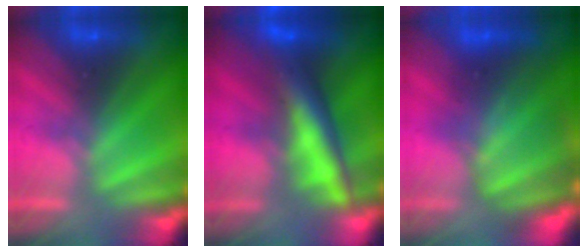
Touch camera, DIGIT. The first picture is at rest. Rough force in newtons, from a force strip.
{"total": 6.5}
{"total": 7.7}